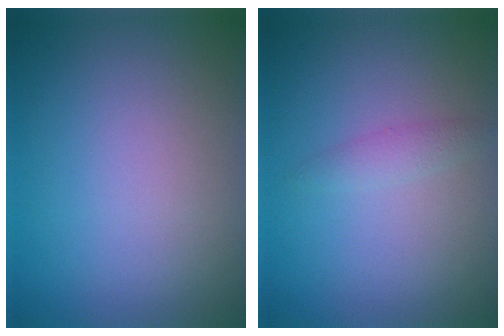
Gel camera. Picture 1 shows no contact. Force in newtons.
{"total": 1.2, "press": 1.2, "slide": 0.0}